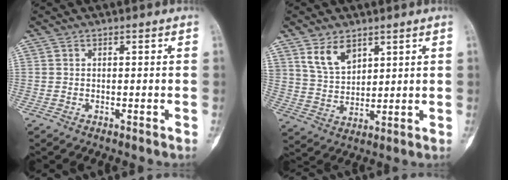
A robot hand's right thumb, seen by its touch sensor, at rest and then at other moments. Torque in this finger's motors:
{"motor_torque": [-0.40, 0.58, 0.45, 0.58, 0.05]}